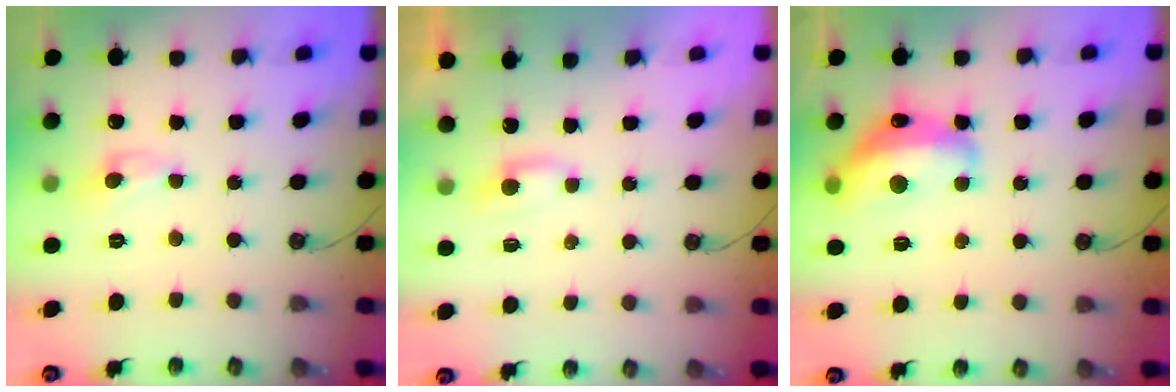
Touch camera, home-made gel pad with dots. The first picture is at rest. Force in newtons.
{"total": 1.6, "press": 1.5, "slide": 0.4}
{"total": 10.8, "press": 10.8, "slide": 0.7}